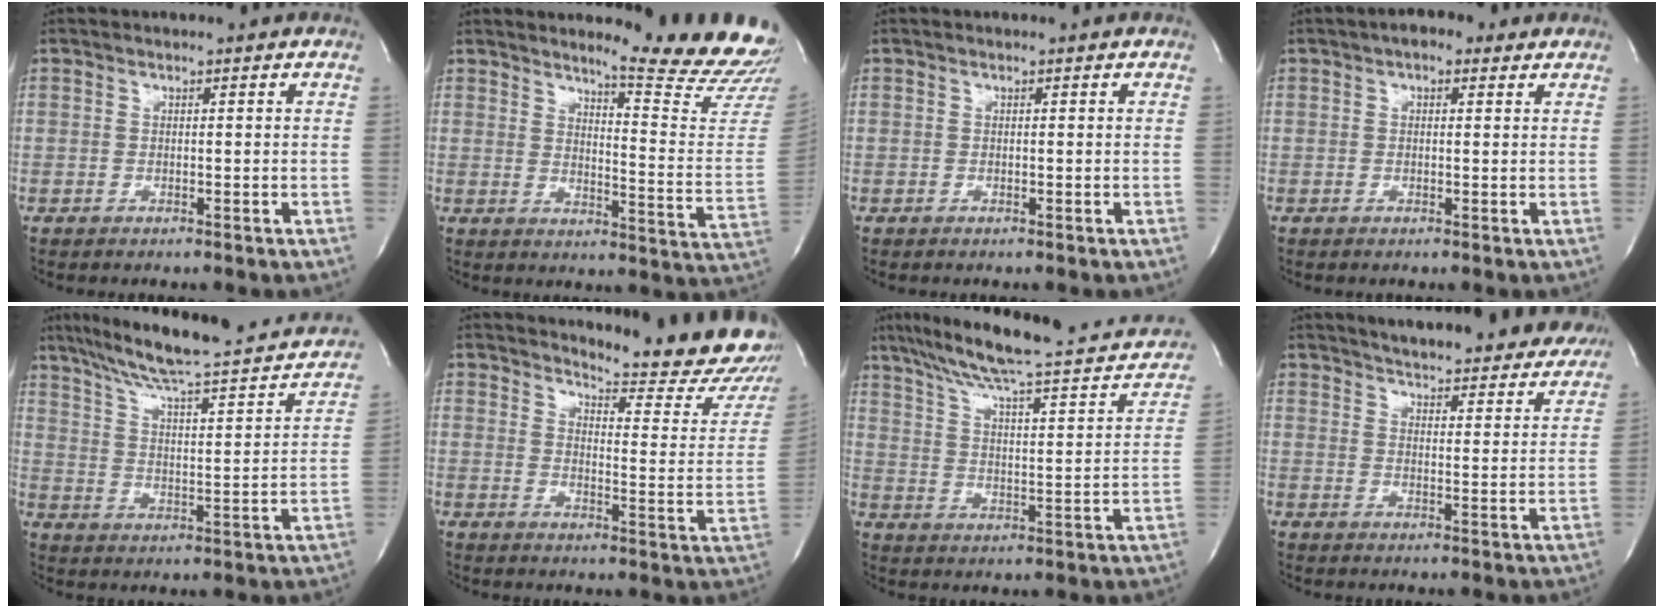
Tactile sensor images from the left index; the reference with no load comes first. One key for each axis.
{"total": 16.4, "fx": 15.5, "fy": -0.7, "fz": 5.2, "tx": -0.072, "ty": -0.138, "tz": 0.175}
{"total": 0.0}
{"total": 3.5, "fx": 2.2, "fy": 1.8, "fz": 2.1, "tx": -0.031, "ty": 0.018, "tz": 0.025}
{"total": 26.0, "fx": 22.5, "fy": 3.1, "fz": 12.6, "tx": -0.199, "ty": -0.008, "tz": 0.302}
{"total": 18.3, "fx": 17.1, "fy": 1.8, "fz": 6.3, "tx": -0.079, "ty": -0.110, "tz": 0.188}
{"total": 26.9, "fx": 22.2, "fy": 4.1, "fz": 14.5, "tx": -0.223, "ty": 0.007, "tz": 0.297}
{"total": 25.2, "fx": 23.0, "fy": 5.0, "fz": 8.9, "tx": -0.135, "ty": -0.039, "tz": 0.279}